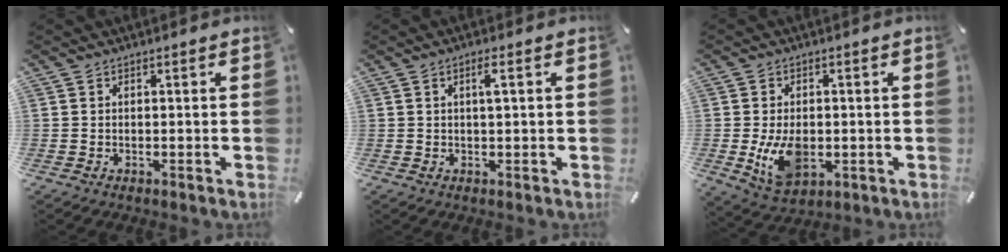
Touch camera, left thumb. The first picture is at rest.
{"total": 2.7, "force": [0.8, 0.5, 2.5], "torque": [-0.051, 0.004, 0.011]}
{"total": 9.9, "force": [-1.2, 6.7, 7.2], "torque": [-0.147, -0.006, -0.020]}